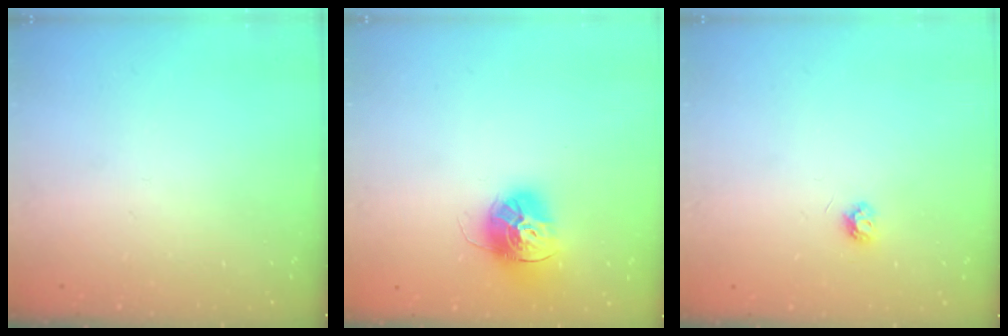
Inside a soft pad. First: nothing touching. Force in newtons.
{"total": 14.6, "press": 14.5, "slide": 1.3}
{"total": 4.2, "press": 4.2, "slide": 0.6}